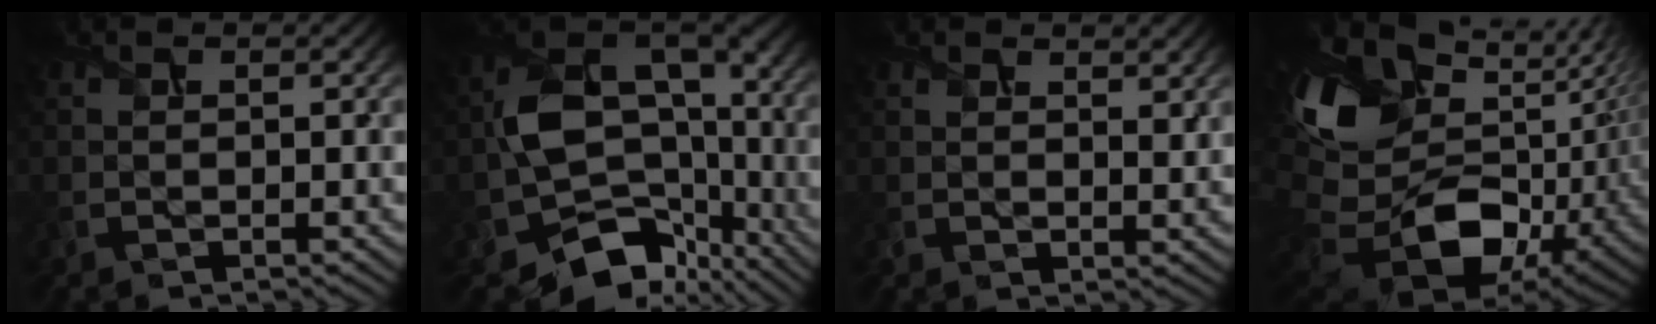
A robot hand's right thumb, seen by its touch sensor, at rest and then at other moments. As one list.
[{"total": 14.8, "force": [-5.5, 10.5, 9.0], "torque": [-0.142, -0.039, -0.089]}, {"total": 2.5, "force": [1.8, 1.1, 1.3], "torque": [-0.026, -0.001, 0.041]}, {"total": 18.2, "force": [0.9, 11.6, 13.9], "torque": [-0.313, -0.031, 0.037]}]